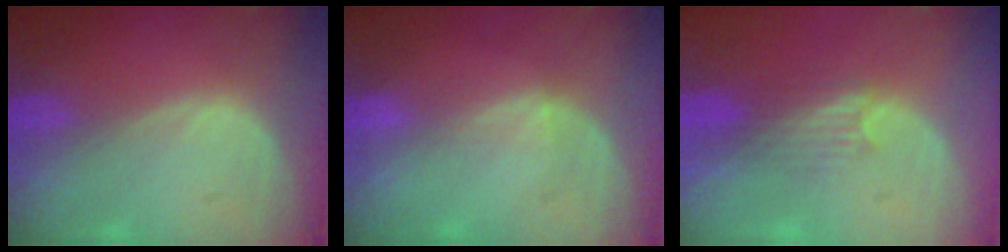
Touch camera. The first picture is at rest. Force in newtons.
{"total": 1.7, "press": 1.3, "slide": 1.1}
{"total": 3.3, "press": 3.0, "slide": 1.3}